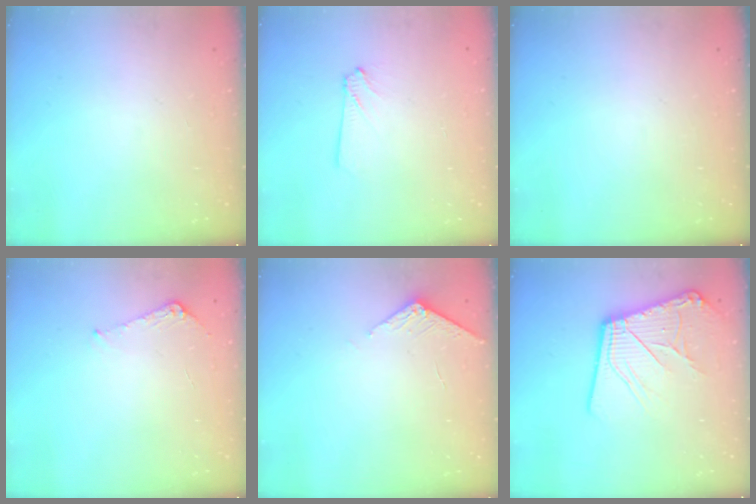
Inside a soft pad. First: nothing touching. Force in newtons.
{"total": 2.9, "press": 2.9, "slide": 0.4}
{"total": 0.0}
{"total": 6.3, "press": 6.3, "slide": 0.7}
{"total": 2.7, "press": 2.7, "slide": 0.3}
{"total": 13.9, "press": 13.8, "slide": 1.8}